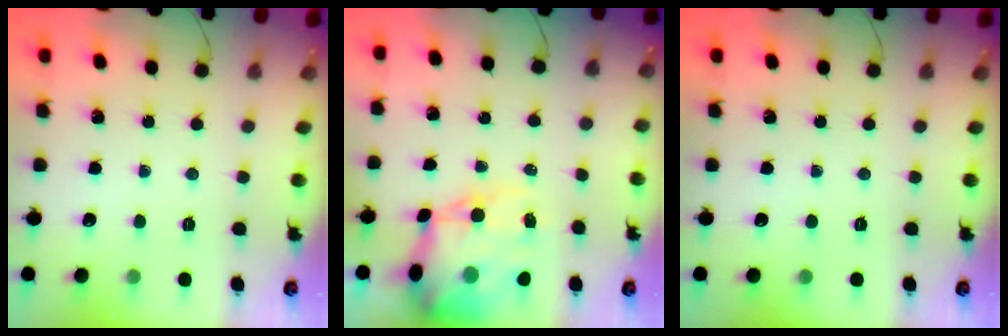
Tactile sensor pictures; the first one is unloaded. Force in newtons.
{"total": 16.6, "press": 16.2, "slide": 3.6}
{"total": 0.0}